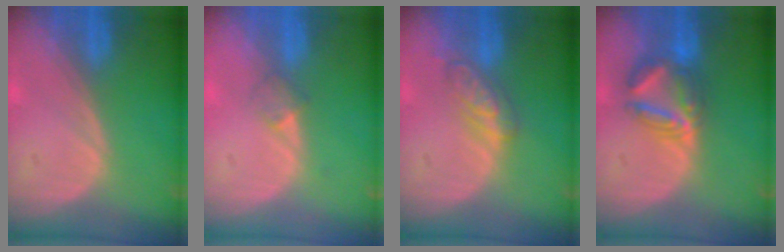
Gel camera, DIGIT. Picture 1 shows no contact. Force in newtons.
{"total": 2.1, "press": 1.8, "slide": 1.0}
{"total": 4.9, "press": 4.9, "slide": 0.5}
{"total": 6.5, "press": 6.4, "slide": 1.2}